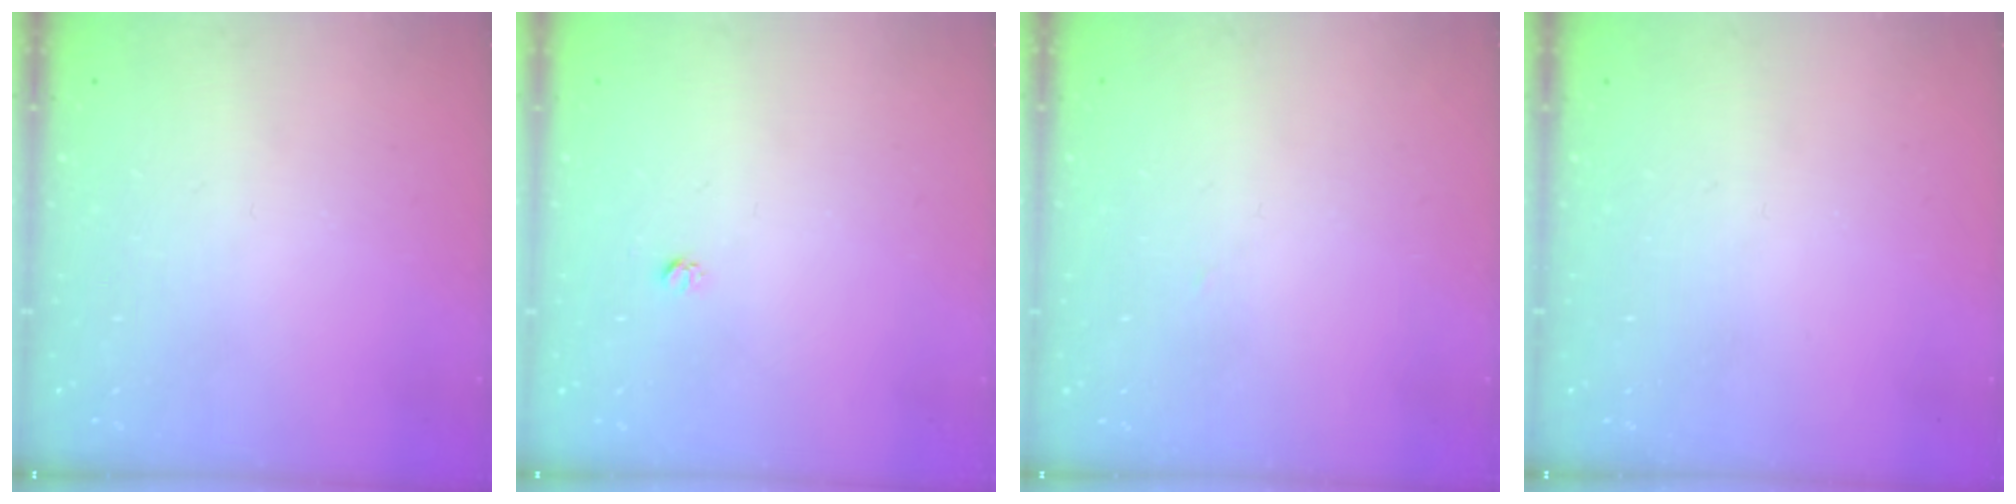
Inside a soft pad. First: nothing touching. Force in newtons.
{"total": 2.7, "press": 2.7, "slide": 0.3}
{"total": 1.1, "press": 1.1, "slide": 0.1}
{"total": 0.0}